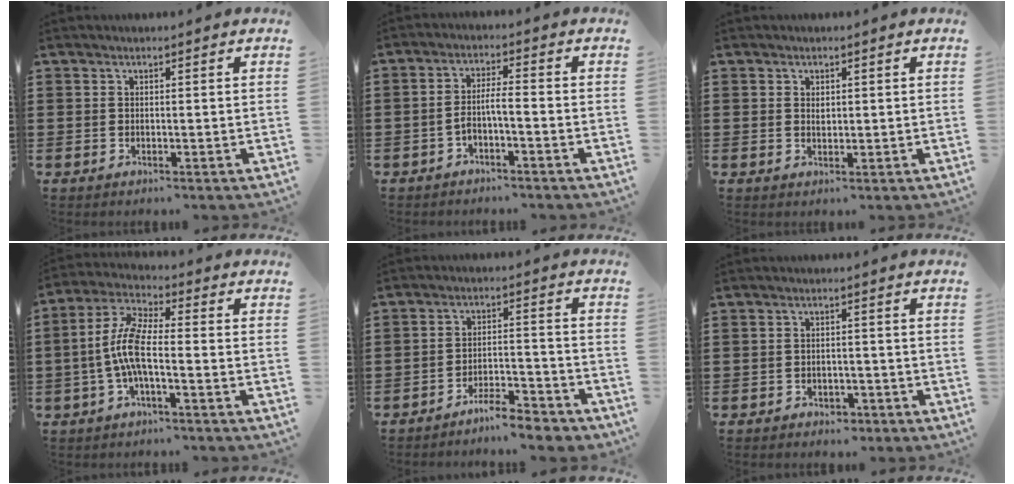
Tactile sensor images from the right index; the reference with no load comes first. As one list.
[{"total": 3.6, "force": [-2.1, 0.5, 2.9], "torque": [-0.068, 0.001, -0.047]}, {"total": 1.2, "force": [0.4, 0.8, 0.8], "torque": [-0.018, 0.005, 0.006]}, {"total": 7.8, "force": [-1.8, 2.1, 7.3], "torque": [-0.169, -0.010, -0.041]}, {"total": 5.3, "force": [-5.0, 0.4, 1.6], "torque": [-0.028, 0.007, -0.098]}, {"total": 1.7, "force": [-1.5, 0.8, 0.0], "torque": [-0.007, 0.003, -0.035]}]